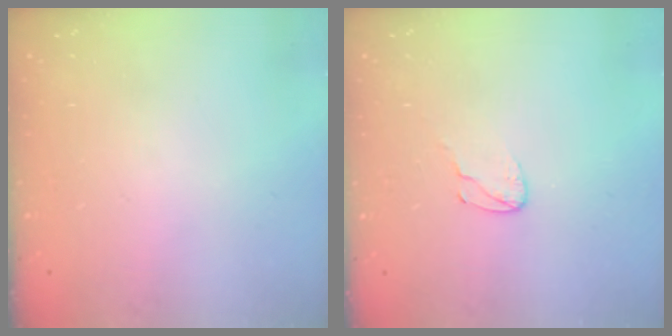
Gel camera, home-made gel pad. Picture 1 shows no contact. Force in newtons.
{"total": 2.7, "press": 2.7, "slide": 0.2}